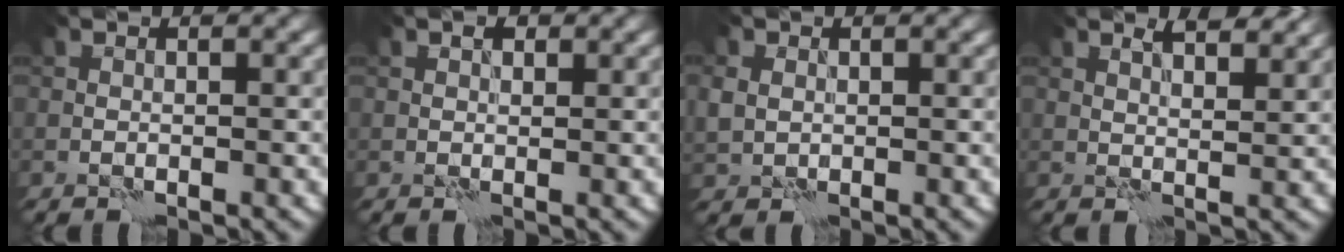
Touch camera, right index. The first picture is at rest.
{"total": 0.8, "force": [0.4, 0.5, 0.5], "torque": [-0.006, 0.003, 0.005]}
{"total": 1.8, "force": [0.3, 1.6, 0.7], "torque": [-0.018, 0.001, 0.005]}
{"total": 3.4, "force": [2.5, 0.8, 2.1], "torque": [-0.027, 0.004, 0.029]}